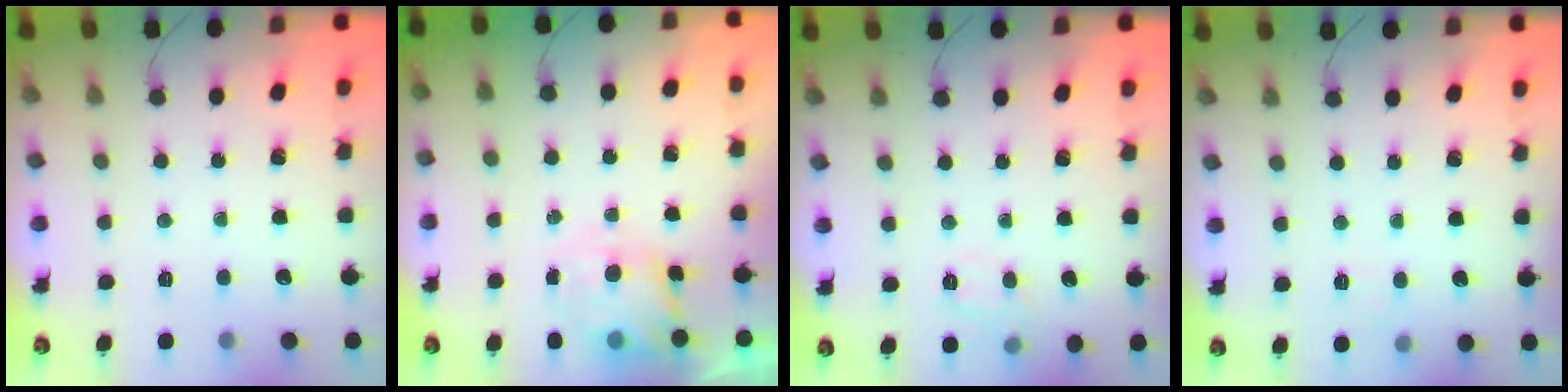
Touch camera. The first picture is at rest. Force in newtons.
{"total": 5.2, "press": 5.0, "slide": 1.4}
{"total": 7.3, "press": 7.2, "slide": 1.0}
{"total": 3.8, "press": 3.7, "slide": 0.9}